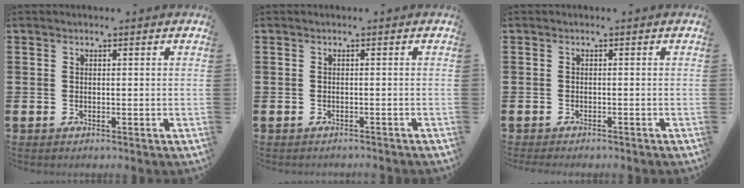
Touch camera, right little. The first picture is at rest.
{"total": 0.0}
{"total": 0.0}